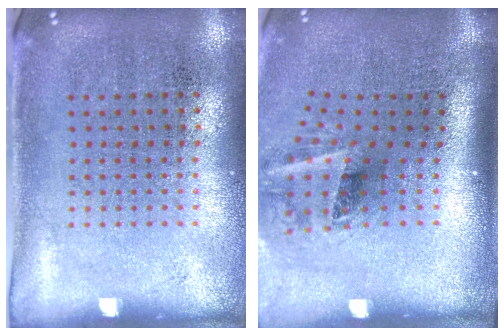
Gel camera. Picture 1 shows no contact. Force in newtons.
{"total": 2.0, "press": 1.3, "slide": 1.6}